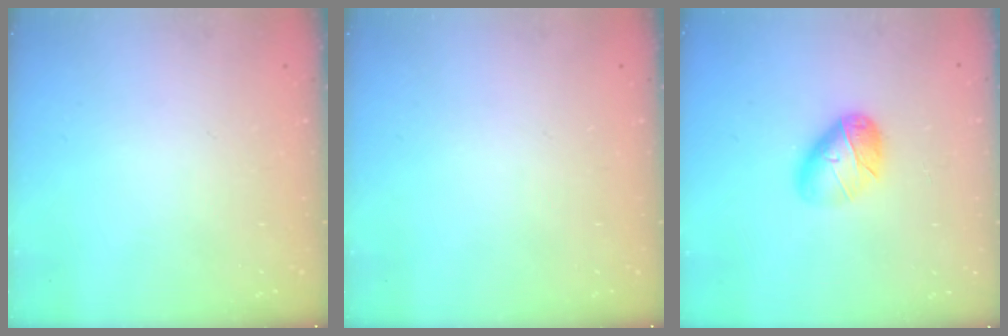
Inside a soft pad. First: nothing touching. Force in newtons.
{"total": 0.0}
{"total": 10.2, "press": 10.2, "slide": 0.2}